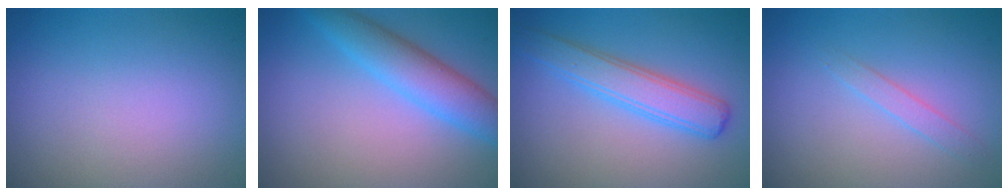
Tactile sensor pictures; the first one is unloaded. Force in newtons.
{"total": 4.7, "press": 4.7, "slide": 0.1}
{"total": 3.9, "press": 3.9, "slide": 0.1}
{"total": 1.3, "press": 1.3, "slide": 0.1}